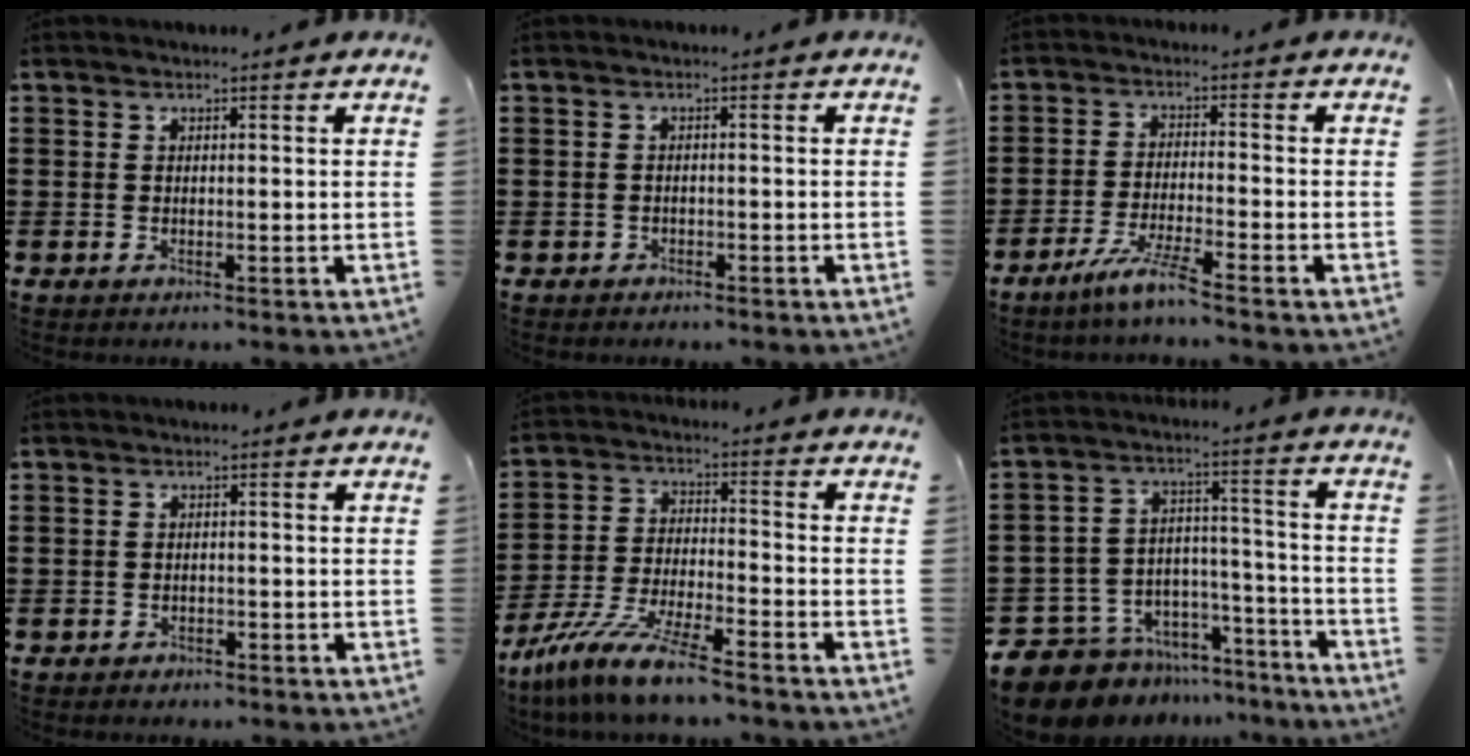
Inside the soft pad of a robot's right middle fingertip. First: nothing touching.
{"total": 1.1, "force": [-0.9, 0.5, 0.0], "torque": [-0.002, 0.003, -0.022]}
{"total": 5.7, "force": [-4.6, -0.2, 3.4], "torque": [-0.081, -0.017, -0.088]}
{"total": 1.3, "force": [-1.1, 0.7, -0.1], "torque": [-0.001, 0.004, -0.026]}
{"total": 10.1, "force": [-8.9, 0.2, 4.8], "torque": [-0.105, 0.004, -0.178]}
{"total": 9.1, "force": [-7.9, 4.4, 0.9], "torque": [-0.034, 0.015, -0.152]}